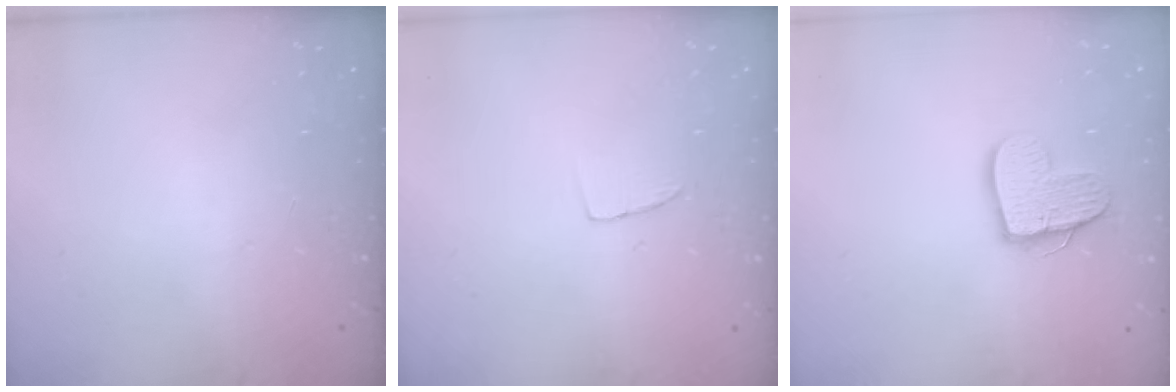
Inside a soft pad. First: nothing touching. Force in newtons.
{"total": 3.3, "press": 3.3, "slide": 0.2}
{"total": 11.9, "press": 11.8, "slide": 1.1}